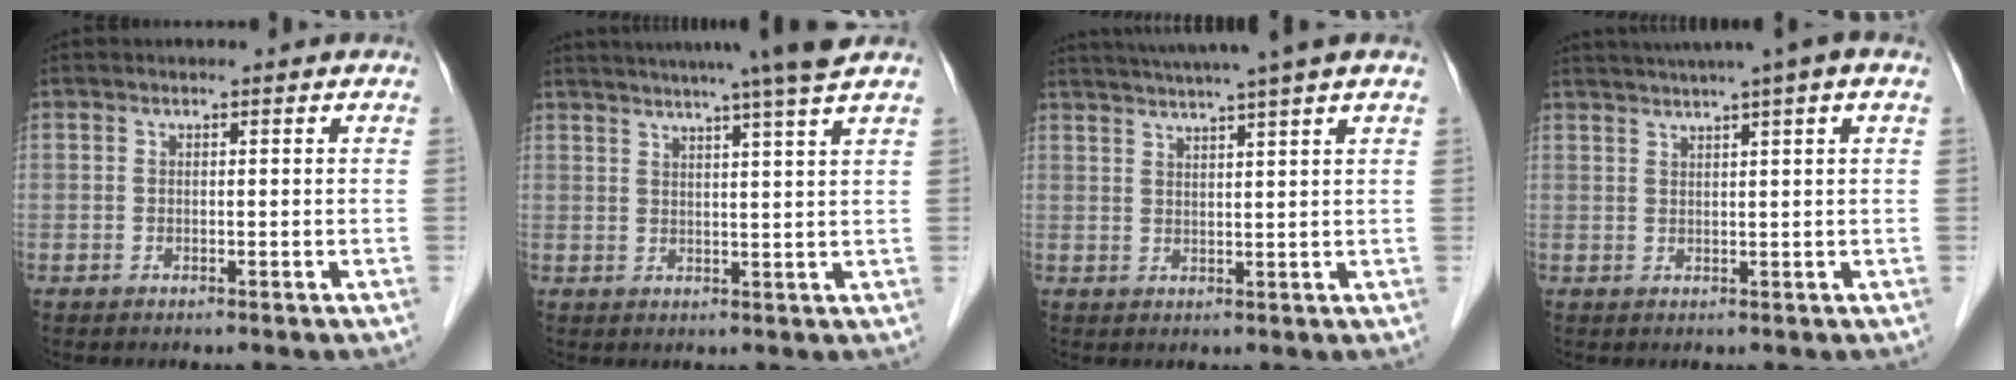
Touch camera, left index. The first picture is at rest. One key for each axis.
{"total": 12.5, "fx": 10.5, "fy": -2.0, "fz": 6.4, "tx": -0.103, "ty": -0.006, "tz": 0.131}
{"total": 10.5, "fx": 8.7, "fy": -1.7, "fz": 5.5, "tx": -0.090, "ty": 0.016, "tz": 0.117}
{"total": 8.3, "fx": 5.9, "fy": -1.0, "fz": 5.7, "tx": -0.090, "ty": 0.035, "tz": 0.079}